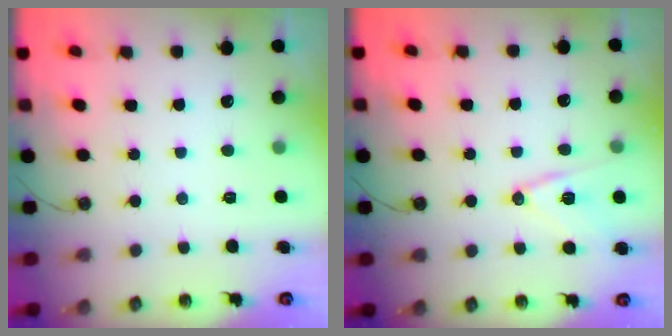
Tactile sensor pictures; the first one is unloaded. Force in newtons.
{"total": 12.1, "press": 11.7, "slide": 3.1}